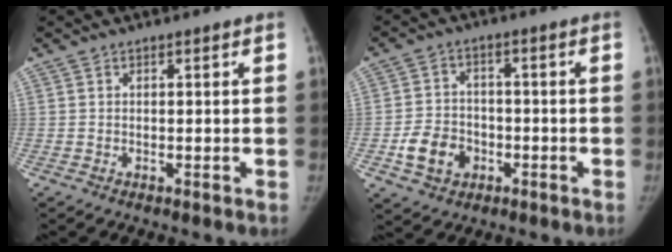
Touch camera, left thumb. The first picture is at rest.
{"total": 8.1, "force": [-3.0, 6.4, 3.9], "torque": [-0.052, 0.018, -0.049]}